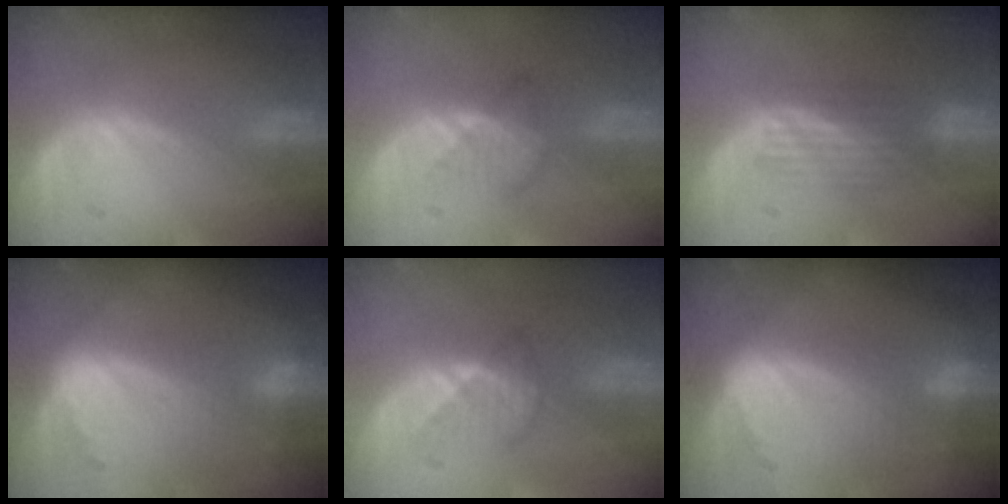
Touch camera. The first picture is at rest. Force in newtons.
{"total": 3.3, "press": 2.9, "slide": 1.4}
{"total": 3.8, "press": 3.8, "slide": 0.1}
{"total": 9.4, "press": 8.2, "slide": 4.7}
{"total": 3.4, "press": 3.2, "slide": 1.3}
{"total": 9.6, "press": 8.3, "slide": 4.8}